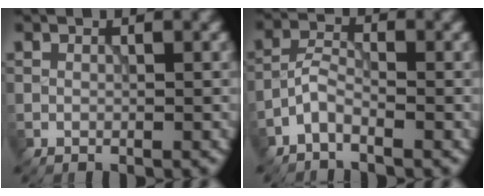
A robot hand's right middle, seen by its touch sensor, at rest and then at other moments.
{"total": 2.2, "force": [-1.6, 0.7, 1.3], "torque": [-0.029, 0.010, -0.042]}